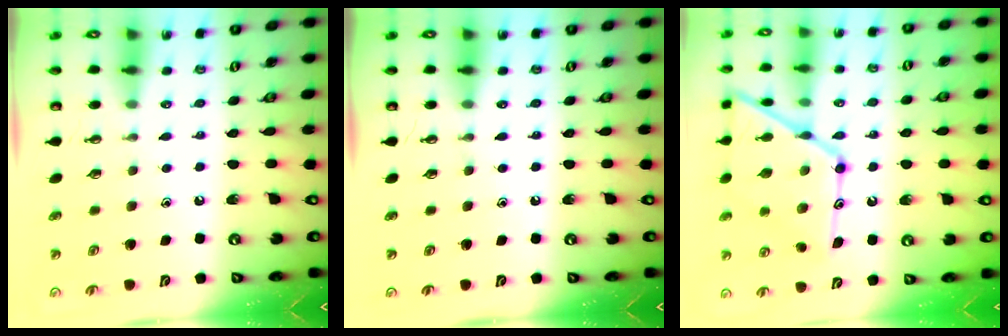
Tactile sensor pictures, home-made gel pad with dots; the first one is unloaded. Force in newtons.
{"total": 0.0}
{"total": 18.2, "press": 18.1, "slide": 1.4}